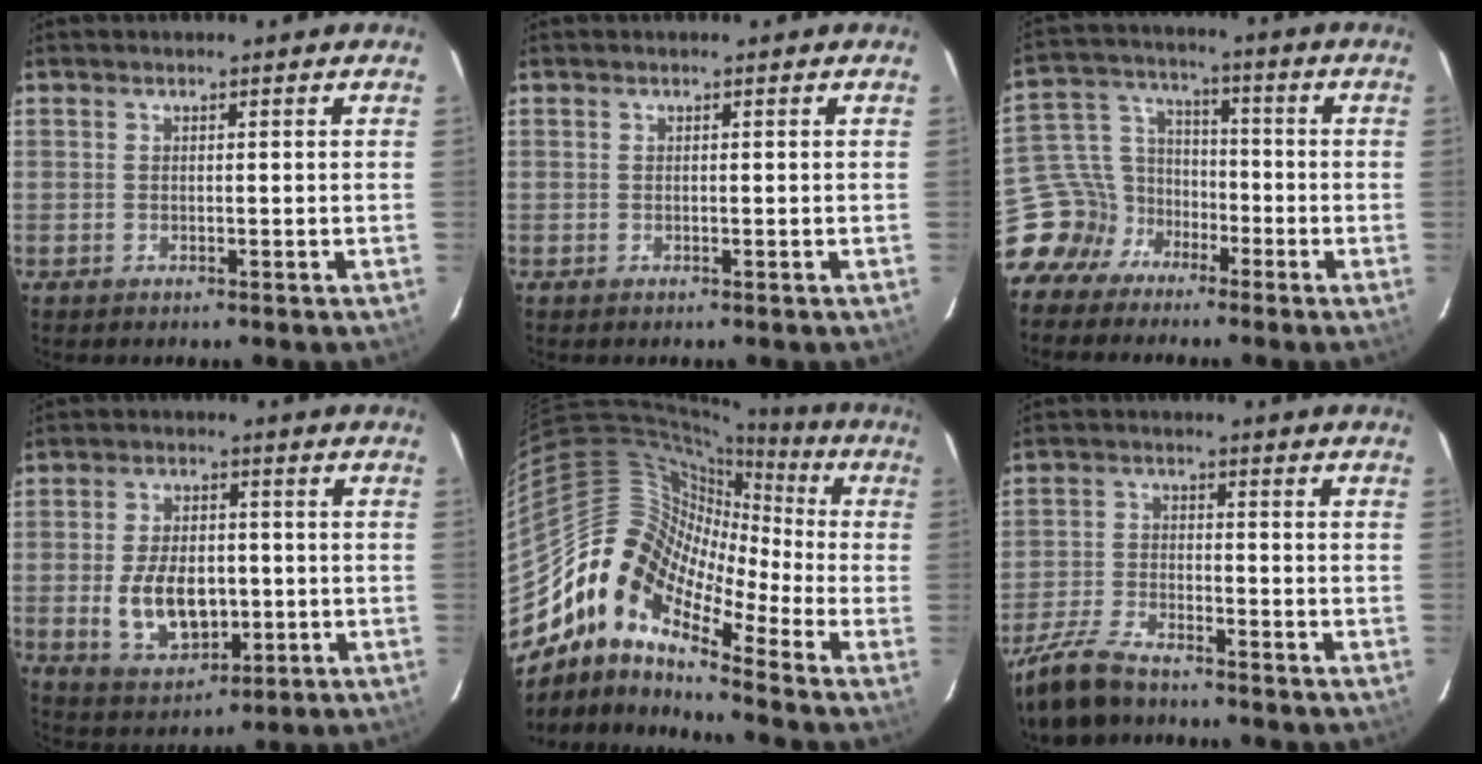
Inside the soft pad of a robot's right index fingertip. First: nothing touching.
{"total": 0.0}
{"total": 9.7, "force": [-6.7, 6.9, 1.3], "torque": [-0.050, 0.041, -0.136]}
{"total": 11.0, "force": [-1.8, 6.7, 8.5], "torque": [-0.173, -0.002, -0.016]}
{"total": 13.7, "force": [-7.2, 7.3, 9.1], "torque": [-0.144, 0.009, -0.163]}
{"total": 10.2, "force": [-8.4, 3.3, 4.9], "torque": [-0.128, -0.012, -0.167]}